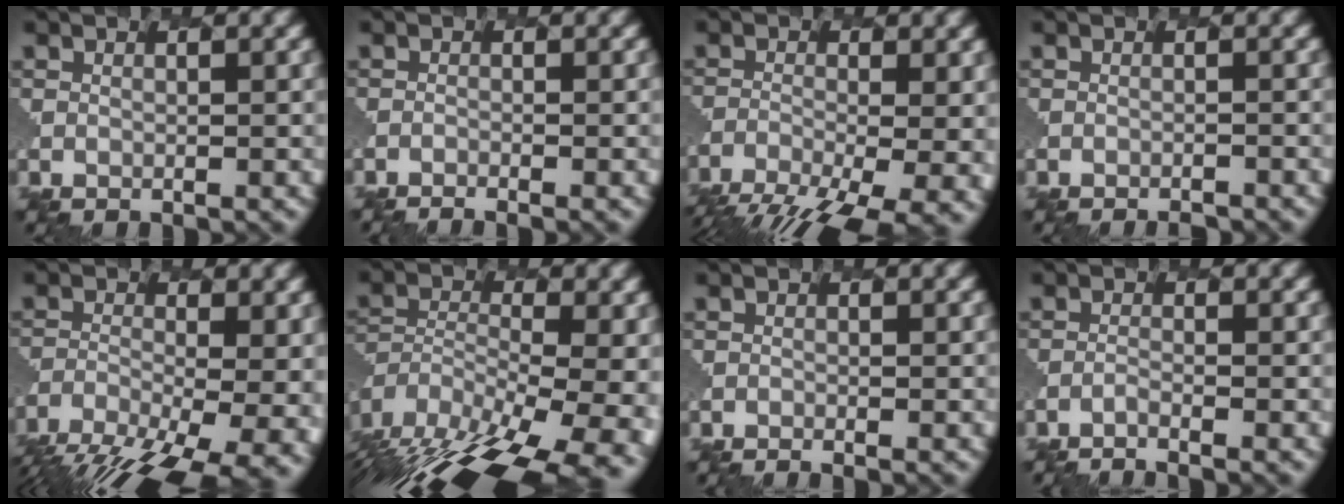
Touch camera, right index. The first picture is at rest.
{"total": 2.6, "force": [-2.3, 0.5, 1.1], "torque": [-0.004, 0.015, -0.041]}
{"total": 10.7, "force": [-8.0, 2.6, 6.7], "torque": [-0.124, -0.034, -0.105]}
{"total": 1.7, "force": [-1.6, 0.3, 0.6], "torque": [-0.001, 0.007, -0.023]}
{"total": 13.3, "force": [-9.9, 3.9, 7.9], "torque": [-0.145, -0.031, -0.128]}
{"total": 19.3, "force": [-14.1, 8.2, 10.3], "torque": [-0.212, -0.033, -0.171]}
{"total": 1.8, "force": [-1.5, 0.5, 0.9], "torque": [0.001, 0.013, -0.031]}
{"total": 2.7, "force": [-2.7, -0.3, 0.4], "torque": [-0.014, 0.003, -0.058]}